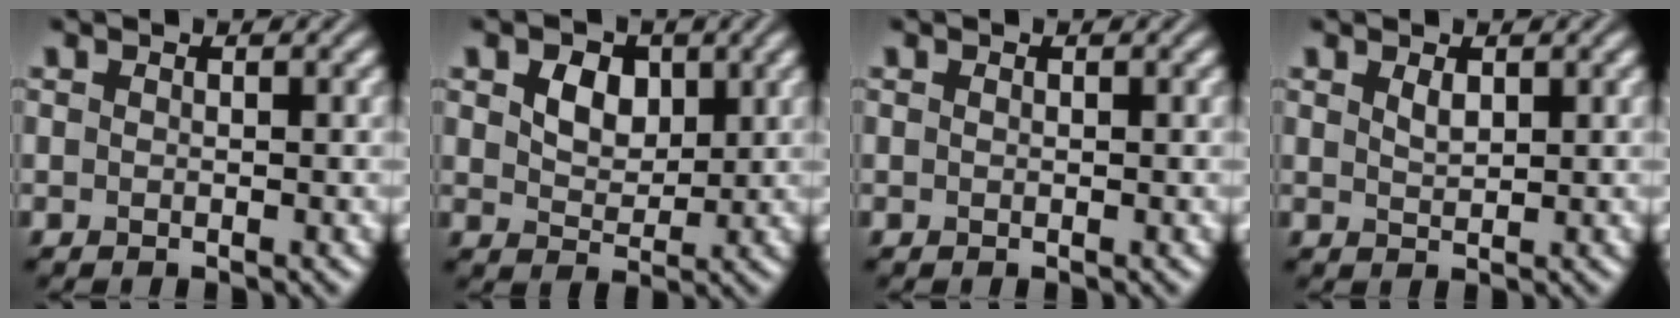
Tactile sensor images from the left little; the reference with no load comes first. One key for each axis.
{"total": 3.6, "fx": 1.3, "fy": 2.5, "fz": 2.2, "tx": -0.046, "ty": -0.001, "tz": 0.014}
{"total": 0.0}
{"total": 1.2, "fx": 0.7, "fy": 0.5, "fz": 0.8, "tx": -0.019, "ty": 0.000, "tz": 0.017}